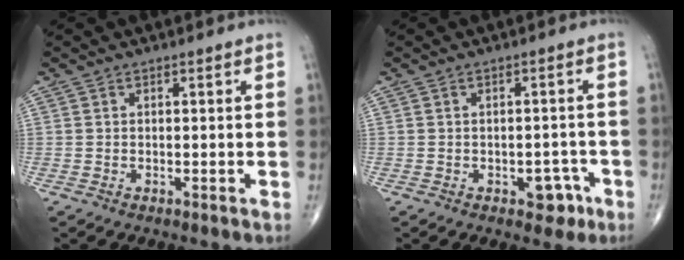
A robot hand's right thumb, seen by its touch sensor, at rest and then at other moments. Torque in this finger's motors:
{"motor_torque": [2.54, 2.34, 0.39, -0.60, 0.00]}